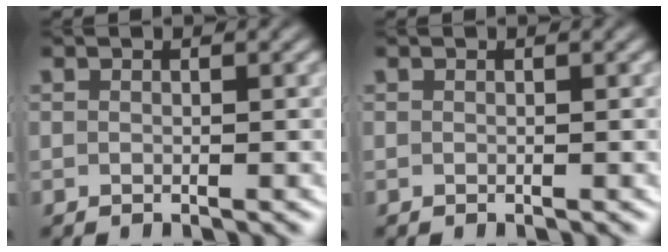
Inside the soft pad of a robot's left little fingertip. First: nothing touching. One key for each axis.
{"total": 0.0}